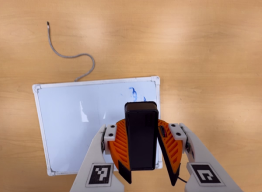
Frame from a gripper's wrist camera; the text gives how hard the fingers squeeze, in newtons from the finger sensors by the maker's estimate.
{"total": 8.0, "left": 8.2, "right": 7.8}